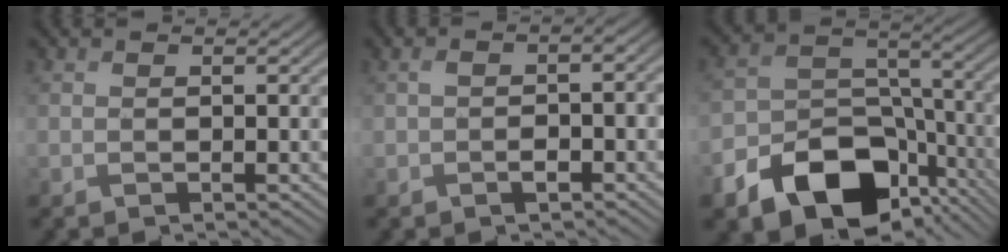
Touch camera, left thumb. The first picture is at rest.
{"total": 3.9, "force": [-1.0, 2.0, 3.2], "torque": [-0.056, -0.002, -0.017]}
{"total": 14.9, "force": [-8.6, 9.2, 8.0], "torque": [-0.168, -0.036, -0.142]}